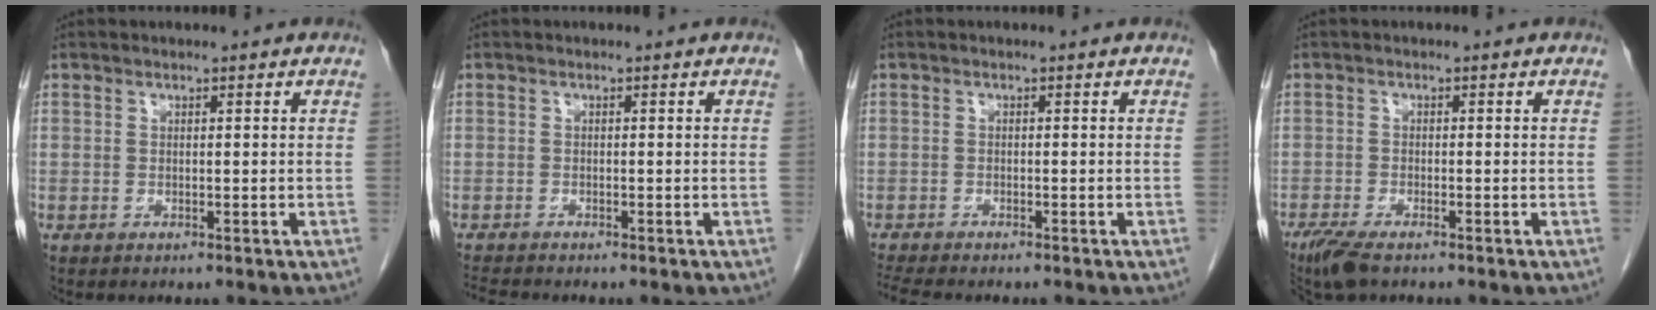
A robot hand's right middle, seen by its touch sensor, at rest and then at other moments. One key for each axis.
{"total": 2.5, "fx": -2.4, "fy": -0.1, "fz": 0.8, "tx": -0.016, "ty": -0.010, "tz": -0.042}
{"total": 6.3, "fx": -5.4, "fy": 1.1, "fz": 3.0, "tx": -0.047, "ty": -0.007, "tz": -0.085}
{"total": 4.7, "fx": -3.5, "fy": 1.0, "fz": 2.9, "tx": -0.062, "ty": -0.013, "tz": -0.062}